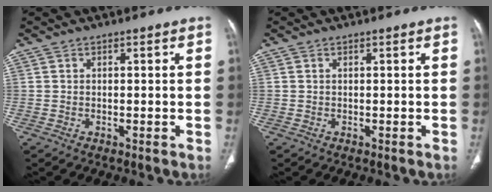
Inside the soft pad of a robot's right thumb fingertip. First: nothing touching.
{"total": 0.0}